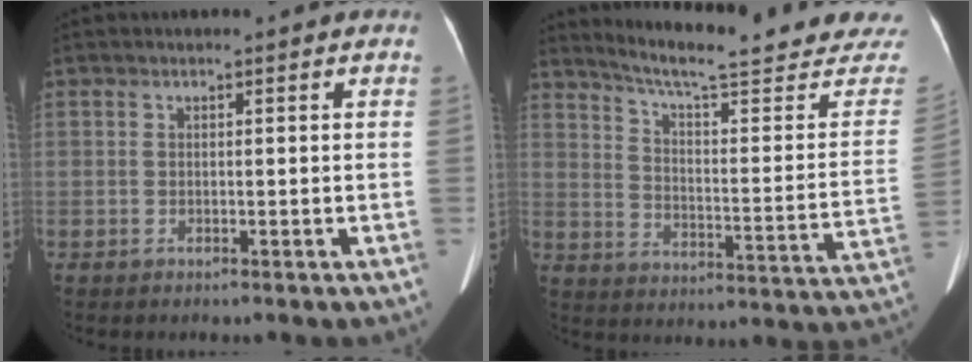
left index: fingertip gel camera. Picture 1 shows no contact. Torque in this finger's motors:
{"motor_torque": [0.30, -0.79, -0.01, 0.03]}